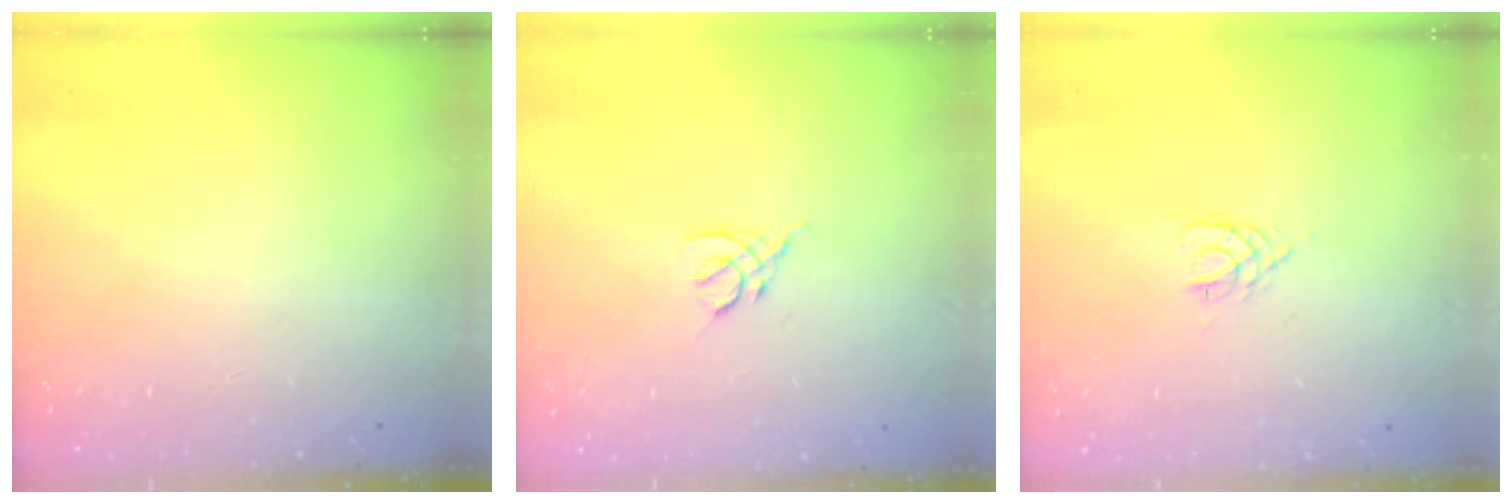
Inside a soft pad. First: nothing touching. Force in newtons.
{"total": 2.8, "press": 2.8, "slide": 0.7}
{"total": 2.0, "press": 1.9, "slide": 0.3}